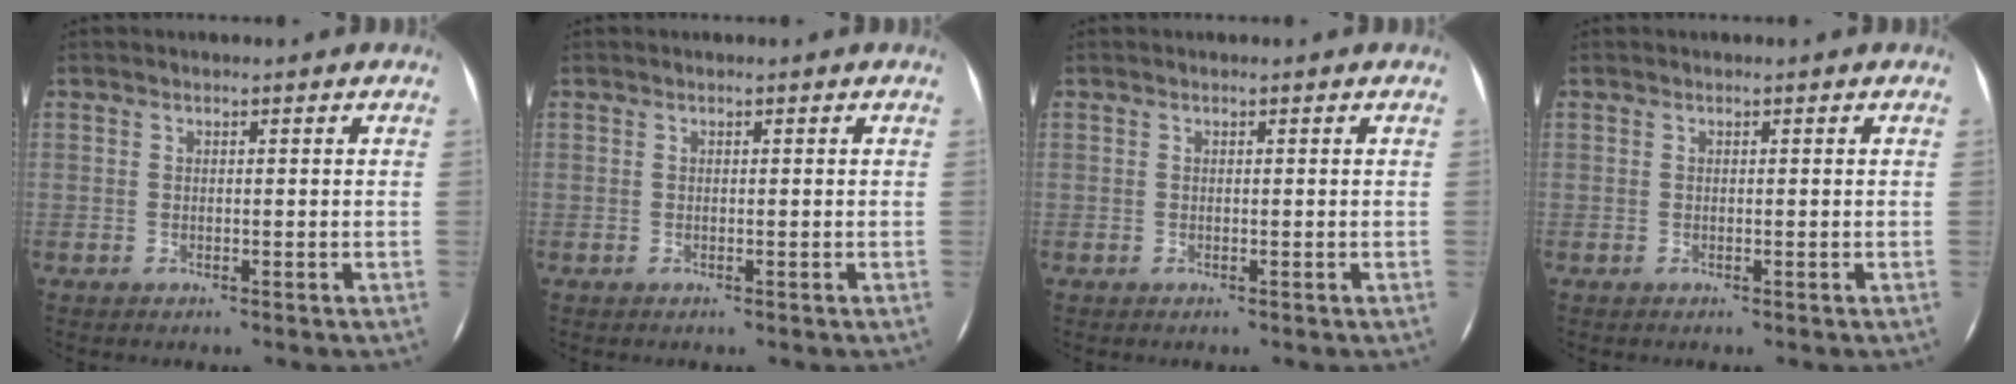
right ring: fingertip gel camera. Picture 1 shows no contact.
{"total": 0.0}
{"total": 0.0}
{"total": 0.0}